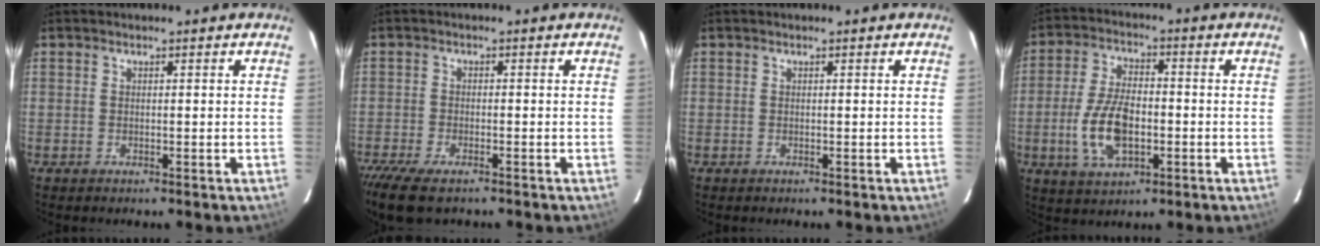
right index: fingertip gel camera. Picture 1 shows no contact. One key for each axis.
{"total": 8.2, "fx": -6.2, "fy": 2.6, "fz": 4.6, "tx": -0.118, "ty": -0.034, "tz": -0.115}
{"total": 0.0}
{"total": 11.4, "fx": -2.7, "fy": 5.8, "fz": 9.5, "tx": -0.198, "ty": -0.001, "tz": -0.044}